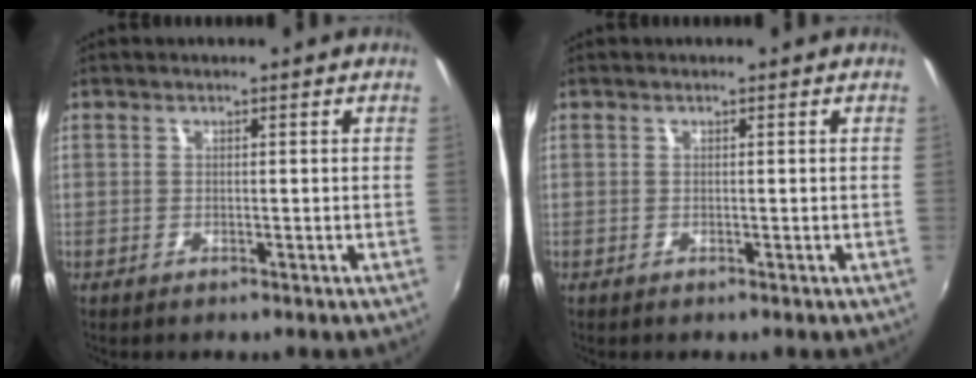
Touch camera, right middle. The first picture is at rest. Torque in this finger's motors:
{"motor_torque": [-0.02, 0.22, -0.03, 0.00]}